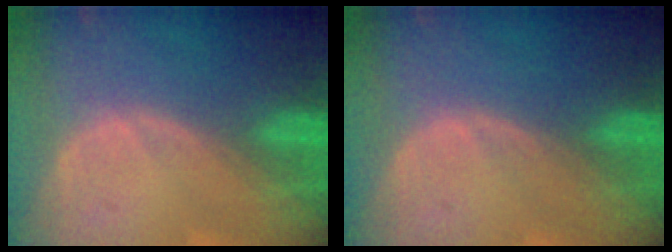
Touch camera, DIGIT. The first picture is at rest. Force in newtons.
{"total": 0.0}